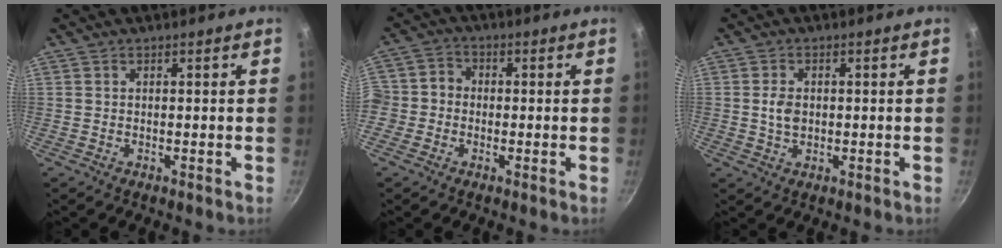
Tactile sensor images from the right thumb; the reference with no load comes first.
{"total": 5.0, "force": [-1.2, 4.6, 1.6], "torque": [-0.002, 0.014, -0.038]}
{"total": 3.5, "force": [0.1, 2.5, 2.4], "torque": [-0.036, 0.001, 0.002]}